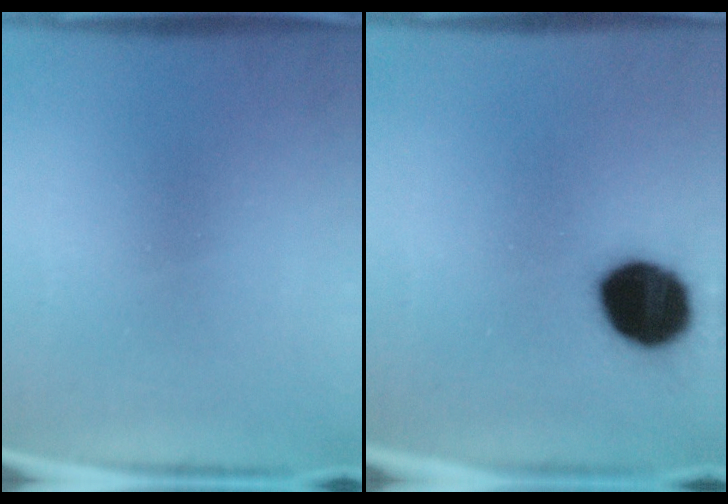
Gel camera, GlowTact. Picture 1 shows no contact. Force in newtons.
{"total": 16.4}